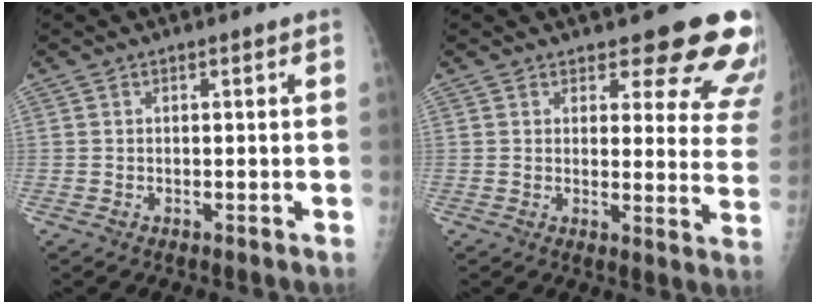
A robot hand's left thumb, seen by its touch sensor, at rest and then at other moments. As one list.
[{"total": 14.7, "force": [12.0, 5.1, 6.8], "torque": [-0.030, -0.081, 0.117]}]